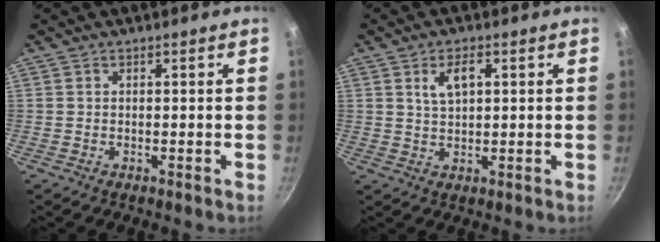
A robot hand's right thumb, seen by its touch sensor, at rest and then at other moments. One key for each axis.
{"total": 4.5, "fx": 1.6, "fy": 2.2, "fz": 3.5, "tx": -0.061, "ty": 0.000, "tz": 0.033}